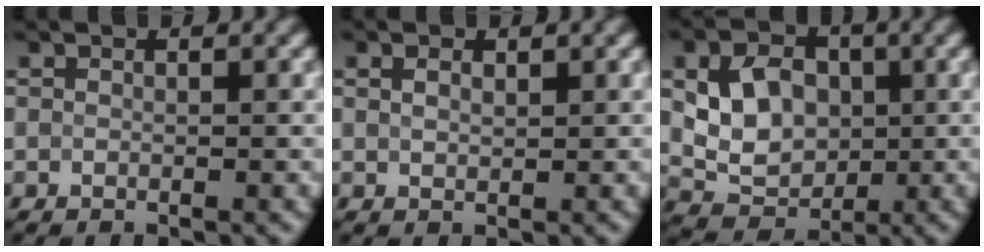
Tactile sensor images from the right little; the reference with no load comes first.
{"total": 1.3, "force": [0.7, 0.7, 0.8], "torque": [-0.015, 0.007, 0.012]}
{"total": 5.2, "force": [0.6, 4.1, 3.2], "torque": [-0.061, 0.001, 0.014]}